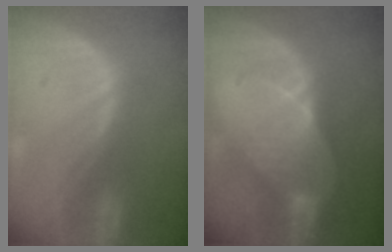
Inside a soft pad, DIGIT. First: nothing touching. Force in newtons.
{"total": 7.3, "press": 6.9, "slide": 2.5}